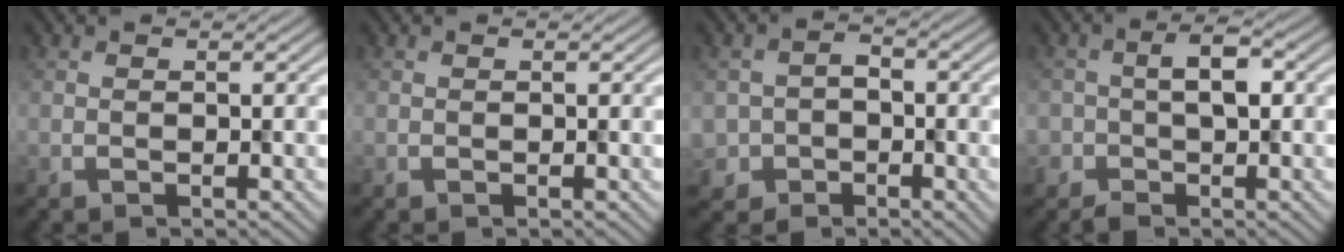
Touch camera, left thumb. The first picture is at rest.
{"total": 0.0}
{"total": 3.4, "force": [-1.5, 3.0, 0.8], "torque": [-0.017, -0.005, -0.033]}
{"total": 3.5, "force": [-1.1, 2.4, 2.3], "torque": [-0.034, 0.008, -0.026]}